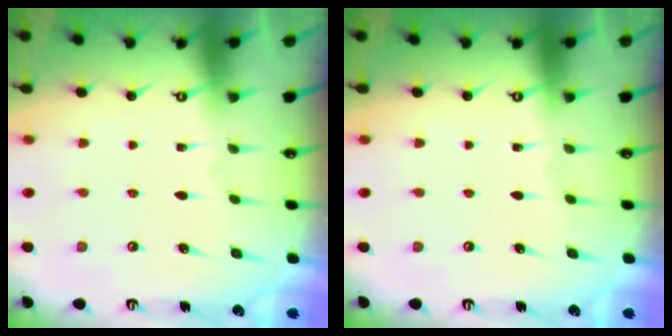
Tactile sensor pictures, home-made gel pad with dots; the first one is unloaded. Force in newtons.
{"total": 0.0}